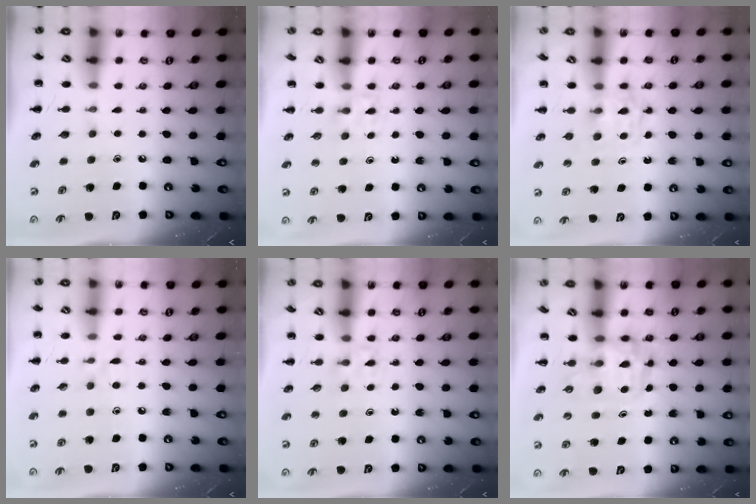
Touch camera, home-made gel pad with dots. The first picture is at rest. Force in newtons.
{"total": 2.2, "press": 2.0, "slide": 0.9}
{"total": 3.5, "press": 3.4, "slide": 0.9}
{"total": 5.1, "press": 4.7, "slide": 2.0}
{"total": 2.9, "press": 2.7, "slide": 1.1}
{"total": 3.5, "press": 3.5, "slide": 0.6}